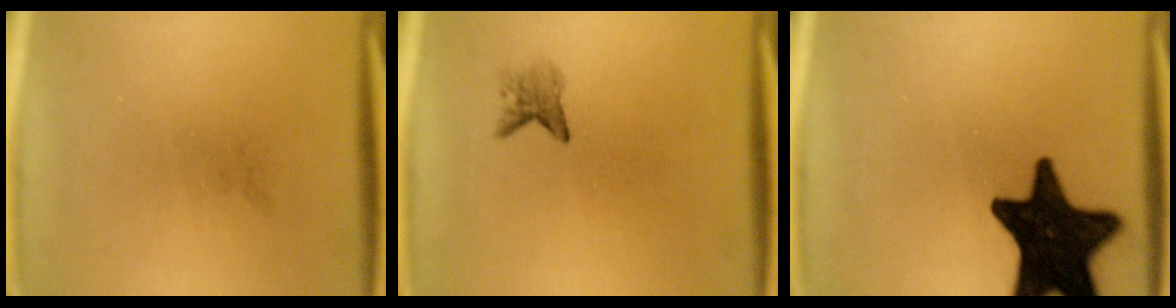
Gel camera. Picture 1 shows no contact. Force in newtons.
{"total": 1.8}
{"total": 18.9}